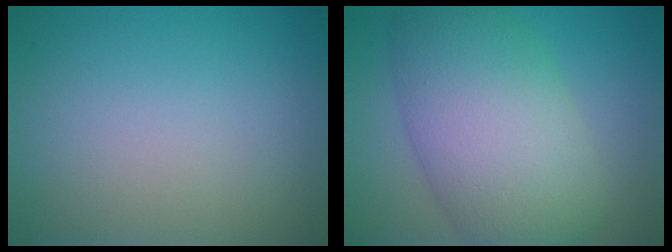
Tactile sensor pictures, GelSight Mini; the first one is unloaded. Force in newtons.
{"total": 9.7, "press": 9.7, "slide": 0.3}